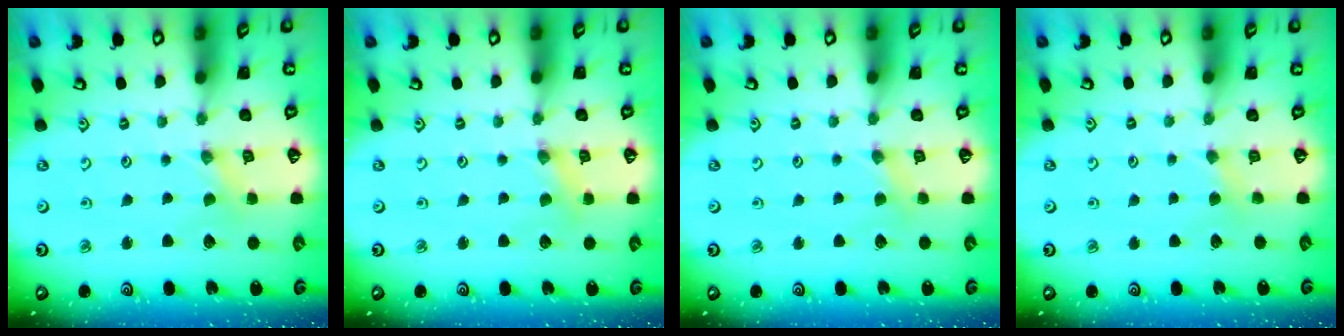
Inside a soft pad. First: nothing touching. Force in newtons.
{"total": 1.5, "press": 1.5, "slide": 0.1}
{"total": 2.4, "press": 2.4, "slide": 0.4}
{"total": 3.2, "press": 3.2, "slide": 0.4}